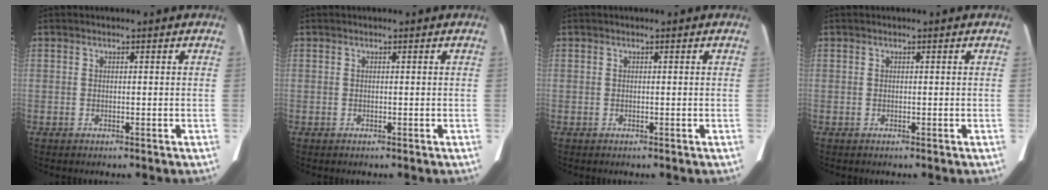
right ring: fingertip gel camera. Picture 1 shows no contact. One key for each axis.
{"total": 0.0}
{"total": 0.0}
{"total": 0.0}